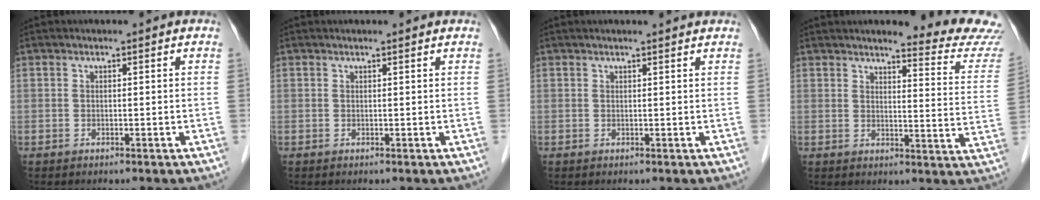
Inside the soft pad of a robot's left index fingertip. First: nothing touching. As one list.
[{"total": 0.6, "force": [0.6, 0.2, 0.1], "torque": [-0.011, 0.006, 0.006]}, {"total": 2.5, "force": [2.4, 0.1, 0.8], "torque": [-0.011, 0.012, 0.024]}, {"total": 12.7, "force": [12.3, -0.3, 3.2], "torque": [-0.029, -0.087, 0.121]}]